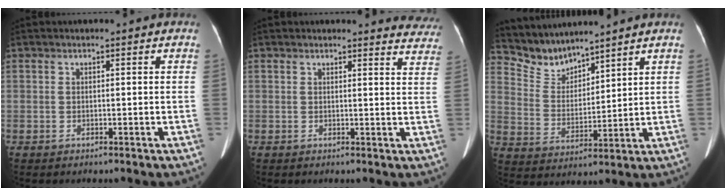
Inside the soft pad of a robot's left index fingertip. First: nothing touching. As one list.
[{"total": 7.4, "force": [7.3, 1.5, 0.2], "torque": [0.035, -0.035, 0.041]}, {"total": 7.1, "force": [7.0, 1.1, 0.2], "torque": [-0.020, 0.004, 0.155]}]